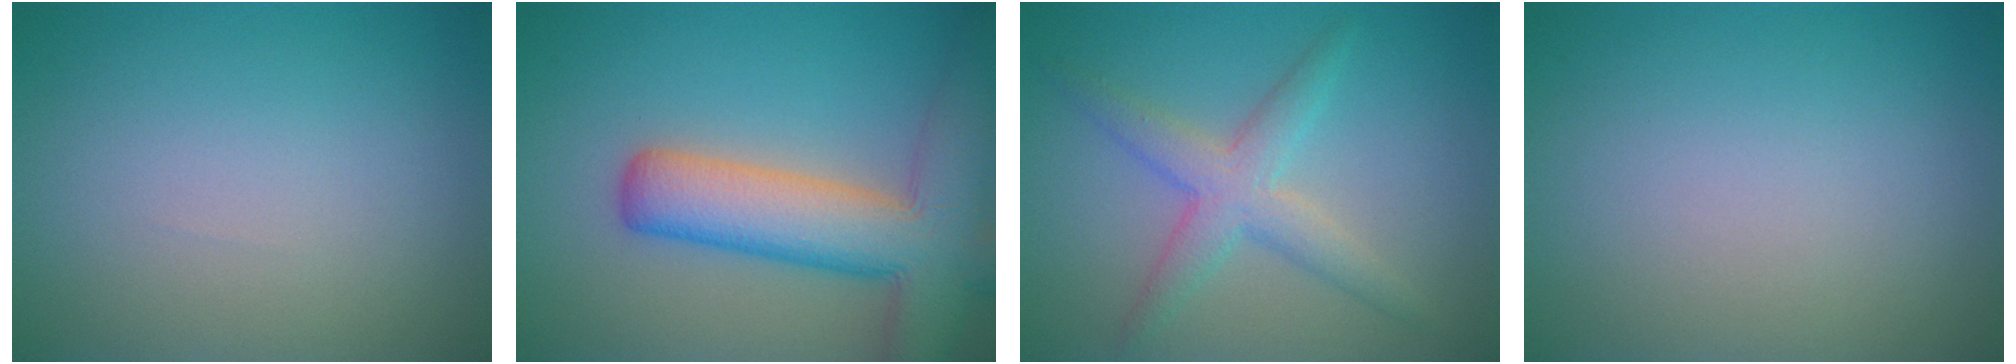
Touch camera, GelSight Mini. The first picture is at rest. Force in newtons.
{"total": 9.4, "press": 9.4, "slide": 0.6}
{"total": 3.6, "press": 3.6, "slide": 0.1}
{"total": 0.0}